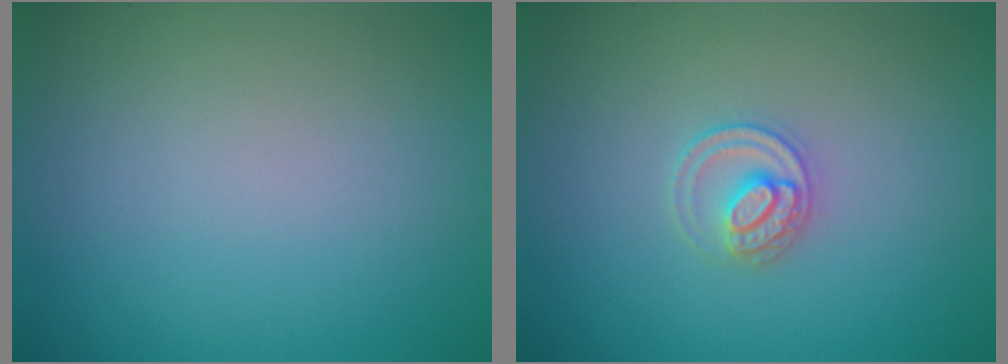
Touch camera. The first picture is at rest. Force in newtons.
{"total": 2.2, "press": 2.2, "slide": 0.2}